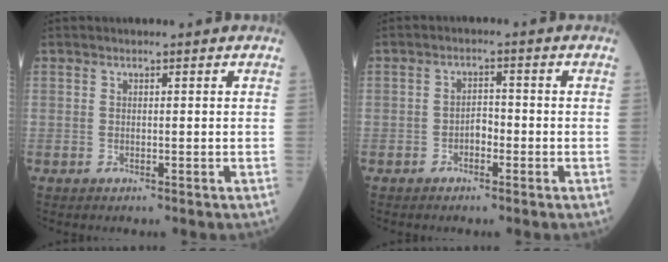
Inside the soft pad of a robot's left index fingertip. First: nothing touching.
{"total": 2.2, "force": [-1.0, 1.1, 1.6], "torque": [-0.021, 0.007, -0.021]}